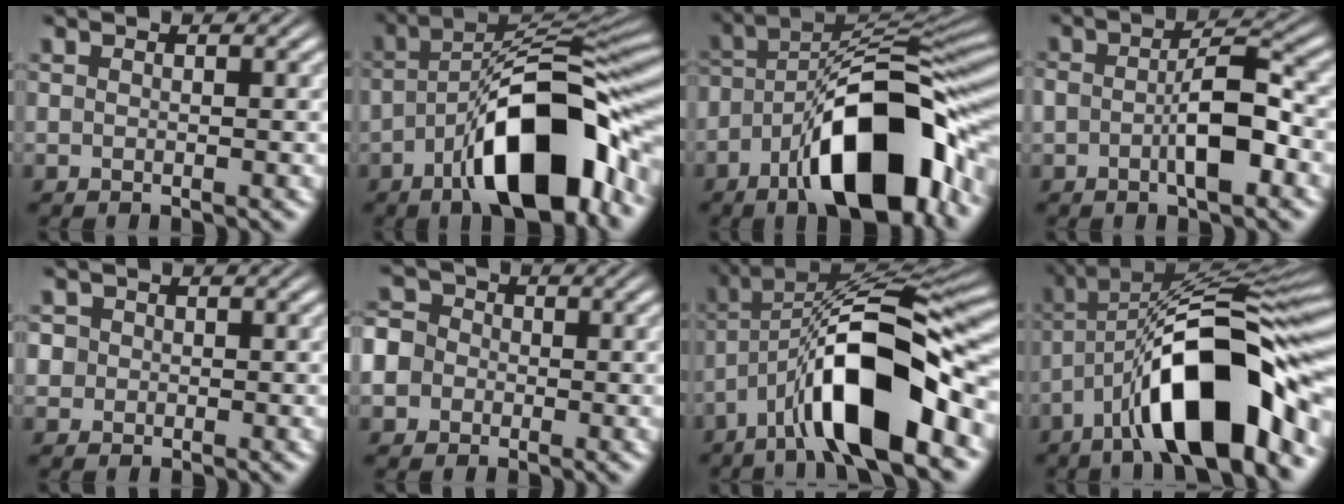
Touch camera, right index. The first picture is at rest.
{"total": 12.2, "force": [-3.1, 4.9, 10.7], "torque": [-0.161, -0.014, -0.042]}
{"total": 13.2, "force": [-4.0, 5.8, 11.1], "torque": [-0.165, -0.017, -0.055]}
{"total": 4.7, "force": [-1.0, 1.9, 4.2], "torque": [-0.070, 0.001, -0.019]}
{"total": 2.4, "force": [0.2, 2.3, 0.7], "torque": [-0.031, -0.010, 0.007]}
{"total": 6.8, "force": [-0.5, 6.3, 2.6], "torque": [-0.070, -0.017, -0.013]}
{"total": 11.9, "force": [-1.7, 4.7, 10.8], "torque": [-0.173, -0.010, -0.017]}
{"total": 13.4, "force": [-2.4, 5.4, 12.1], "torque": [-0.189, -0.010, -0.025]}